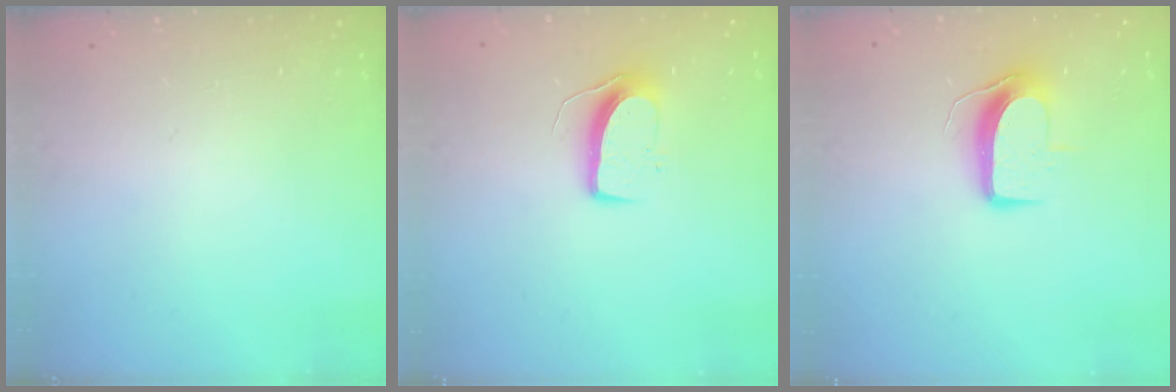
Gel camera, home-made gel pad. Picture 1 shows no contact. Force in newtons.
{"total": 9.3, "press": 9.3, "slide": 0.5}
{"total": 8.8, "press": 8.8, "slide": 0.2}